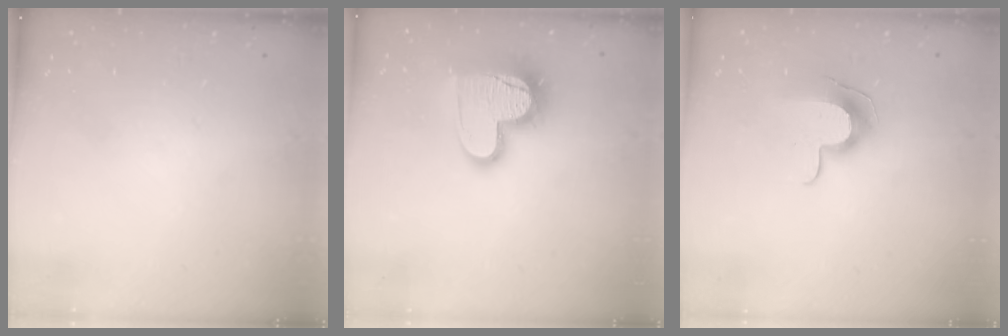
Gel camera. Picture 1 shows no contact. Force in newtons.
{"total": 14.8, "press": 14.8, "slide": 0.7}
{"total": 9.8, "press": 9.8, "slide": 0.7}